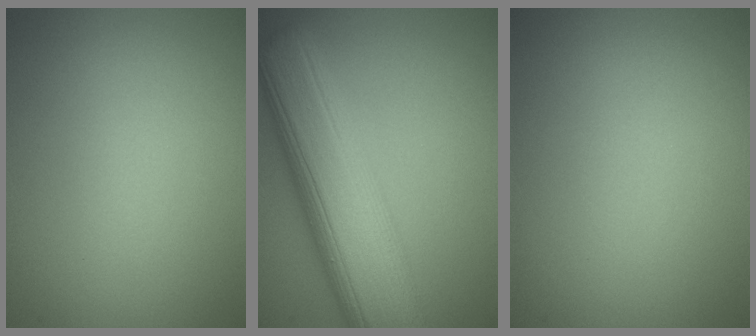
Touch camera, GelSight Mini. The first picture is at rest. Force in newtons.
{"total": 12.0, "press": 12.0, "slide": 0.2}
{"total": 0.0}